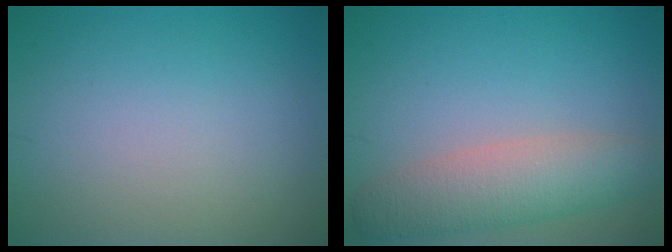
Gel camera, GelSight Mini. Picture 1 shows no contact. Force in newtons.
{"total": 4.9, "press": 4.9, "slide": 0.5}